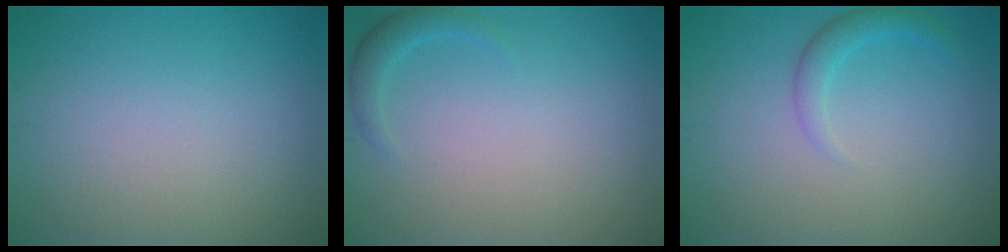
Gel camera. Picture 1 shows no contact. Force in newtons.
{"total": 1.5, "press": 1.5, "slide": 0.0}
{"total": 1.9, "press": 1.9, "slide": 0.1}